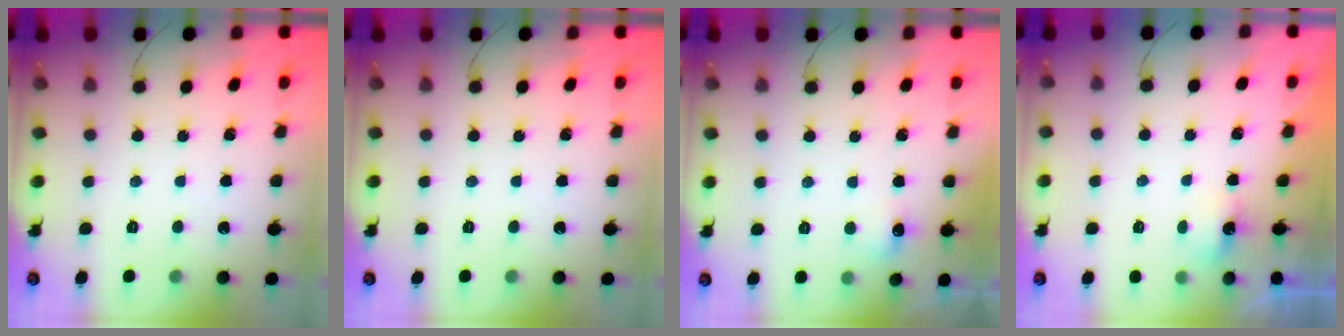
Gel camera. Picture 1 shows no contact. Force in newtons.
{"total": 0.0}
{"total": 5.8, "press": 5.6, "slide": 1.6}
{"total": 2.7, "press": 2.6, "slide": 0.6}